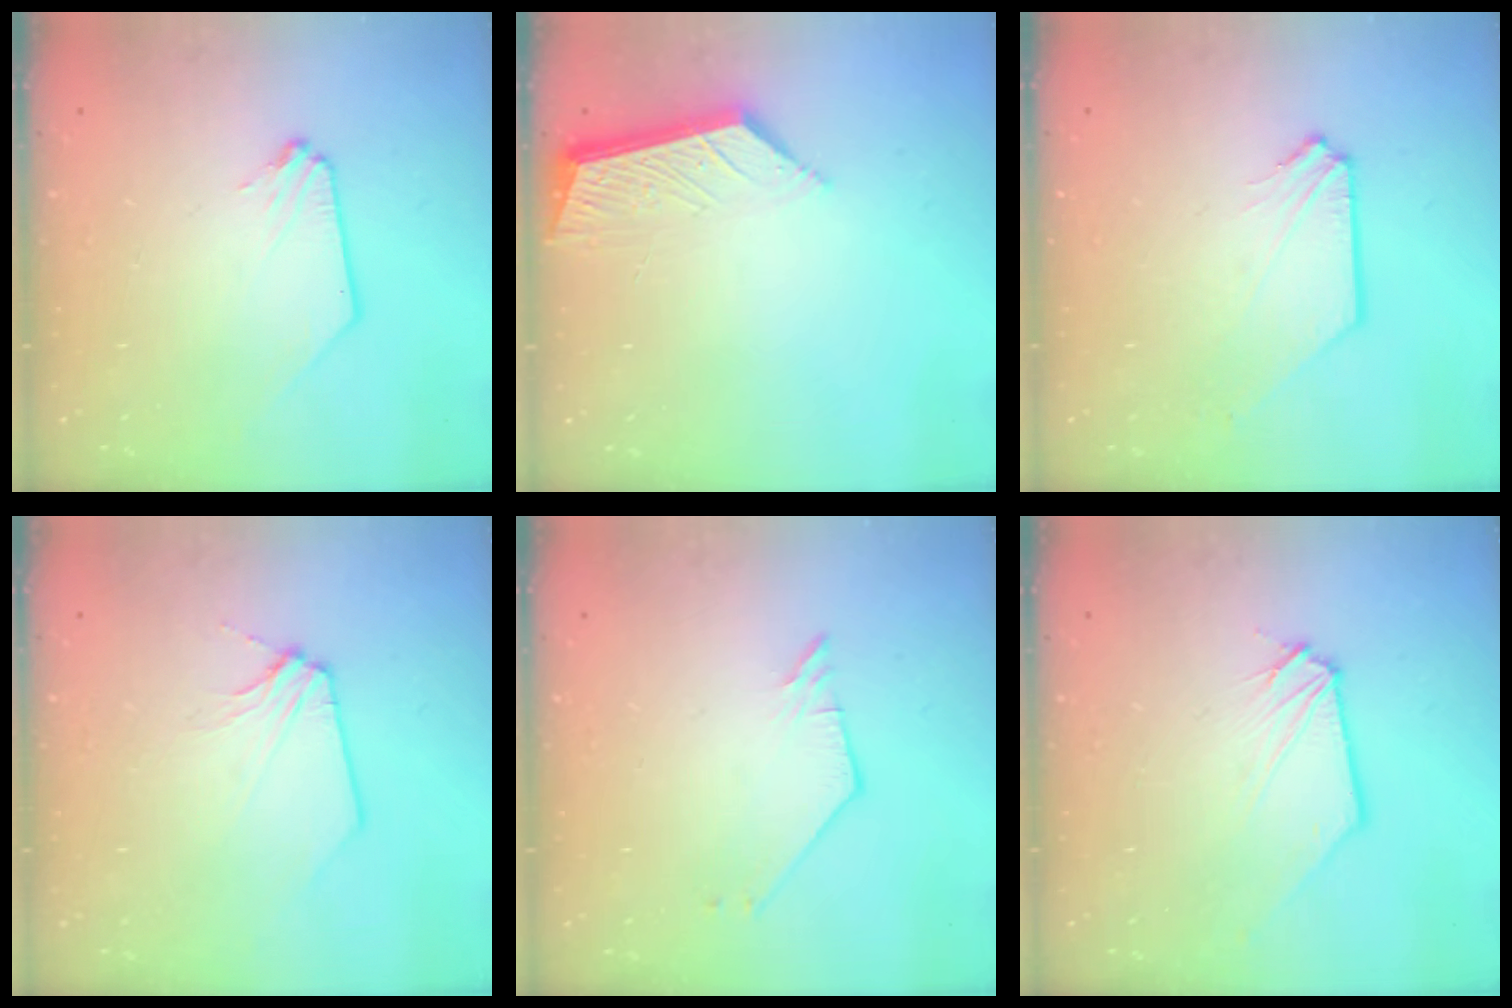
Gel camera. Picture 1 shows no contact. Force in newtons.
{"total": 6.3, "press": 6.3, "slide": 0.2}
{"total": 1.0, "press": 1.0, "slide": 0.1}
{"total": 2.8, "press": 2.7, "slide": 0.4}
{"total": 2.1, "press": 2.1, "slide": 0.1}
{"total": 0.0}